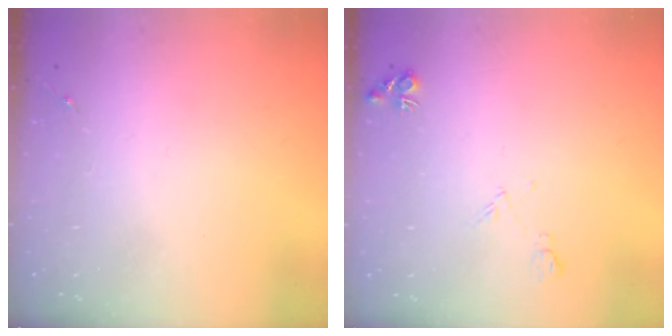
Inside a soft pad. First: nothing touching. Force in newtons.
{"total": 5.8, "press": 5.8, "slide": 0.8}